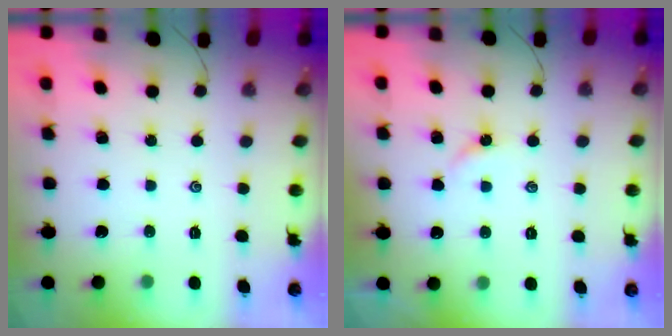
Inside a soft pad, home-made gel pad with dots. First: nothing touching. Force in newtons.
{"total": 2.5, "press": 2.4, "slide": 0.6}